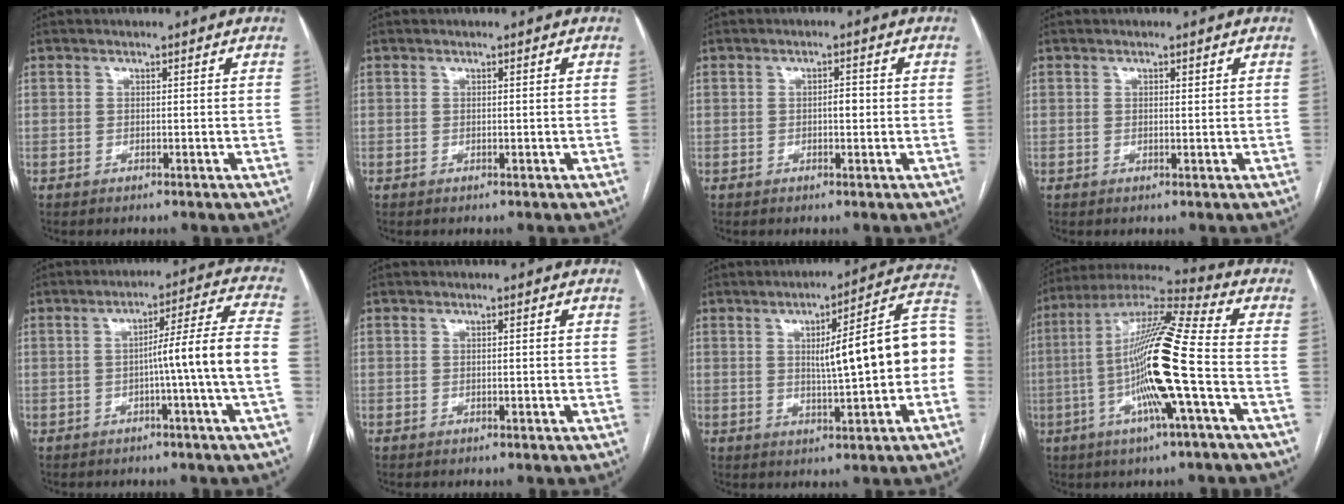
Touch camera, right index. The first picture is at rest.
{"total": 0.0}
{"total": 1.7, "force": [-0.2, 0.7, 1.6], "torque": [-0.024, 0.003, -0.004]}
{"total": 0.6, "force": [0.3, 0.3, 0.4], "torque": [-0.005, -0.001, 0.003]}
{"total": 9.8, "force": [-2.1, -2.0, 9.3], "torque": [-0.134, 0.015, -0.031]}
{"total": 0.7, "force": [0.1, 0.2, 0.6], "torque": [-0.011, 0.001, 0.002]}
{"total": 14.5, "force": [0.0, 1.4, 14.4], "torque": [-0.189, 0.035, 0.000]}
{"total": 17.4, "force": [-3.3, -0.4, 17.1], "torque": [-0.326, -0.001, -0.075]}